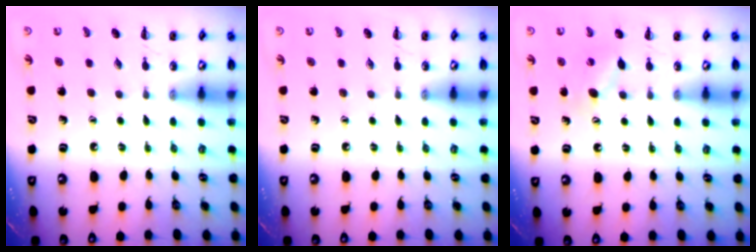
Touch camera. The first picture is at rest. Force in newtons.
{"total": 0.0}
{"total": 7.7, "press": 7.5, "slide": 1.7}